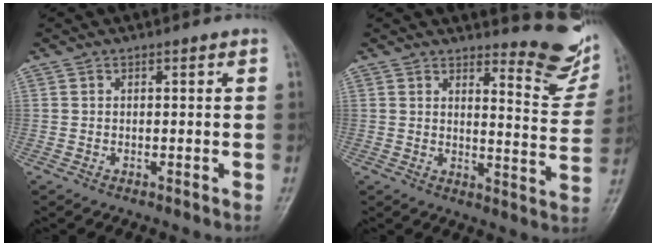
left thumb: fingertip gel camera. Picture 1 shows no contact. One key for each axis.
{"total": 10.0, "fx": 8.8, "fy": 2.4, "fz": 4.2, "tx": -0.031, "ty": -0.094, "tz": 0.103}